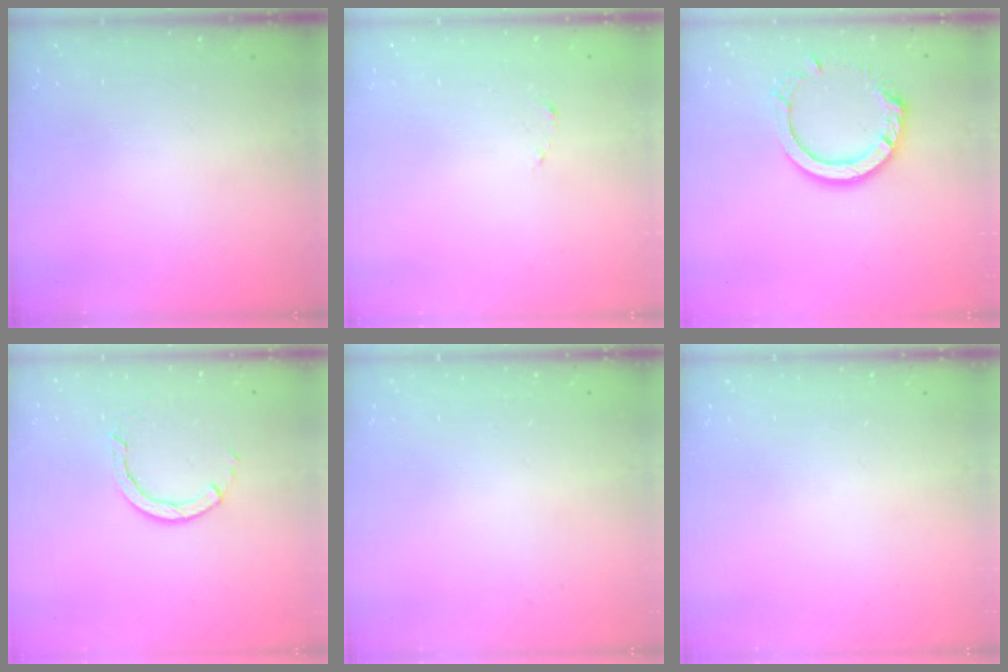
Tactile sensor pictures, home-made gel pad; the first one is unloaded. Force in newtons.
{"total": 1.5, "press": 1.5, "slide": 0.2}
{"total": 12.5, "press": 12.5, "slide": 1.0}
{"total": 2.6, "press": 2.6, "slide": 0.3}
{"total": 2.6, "press": 2.6, "slide": 0.2}
{"total": 0.0}